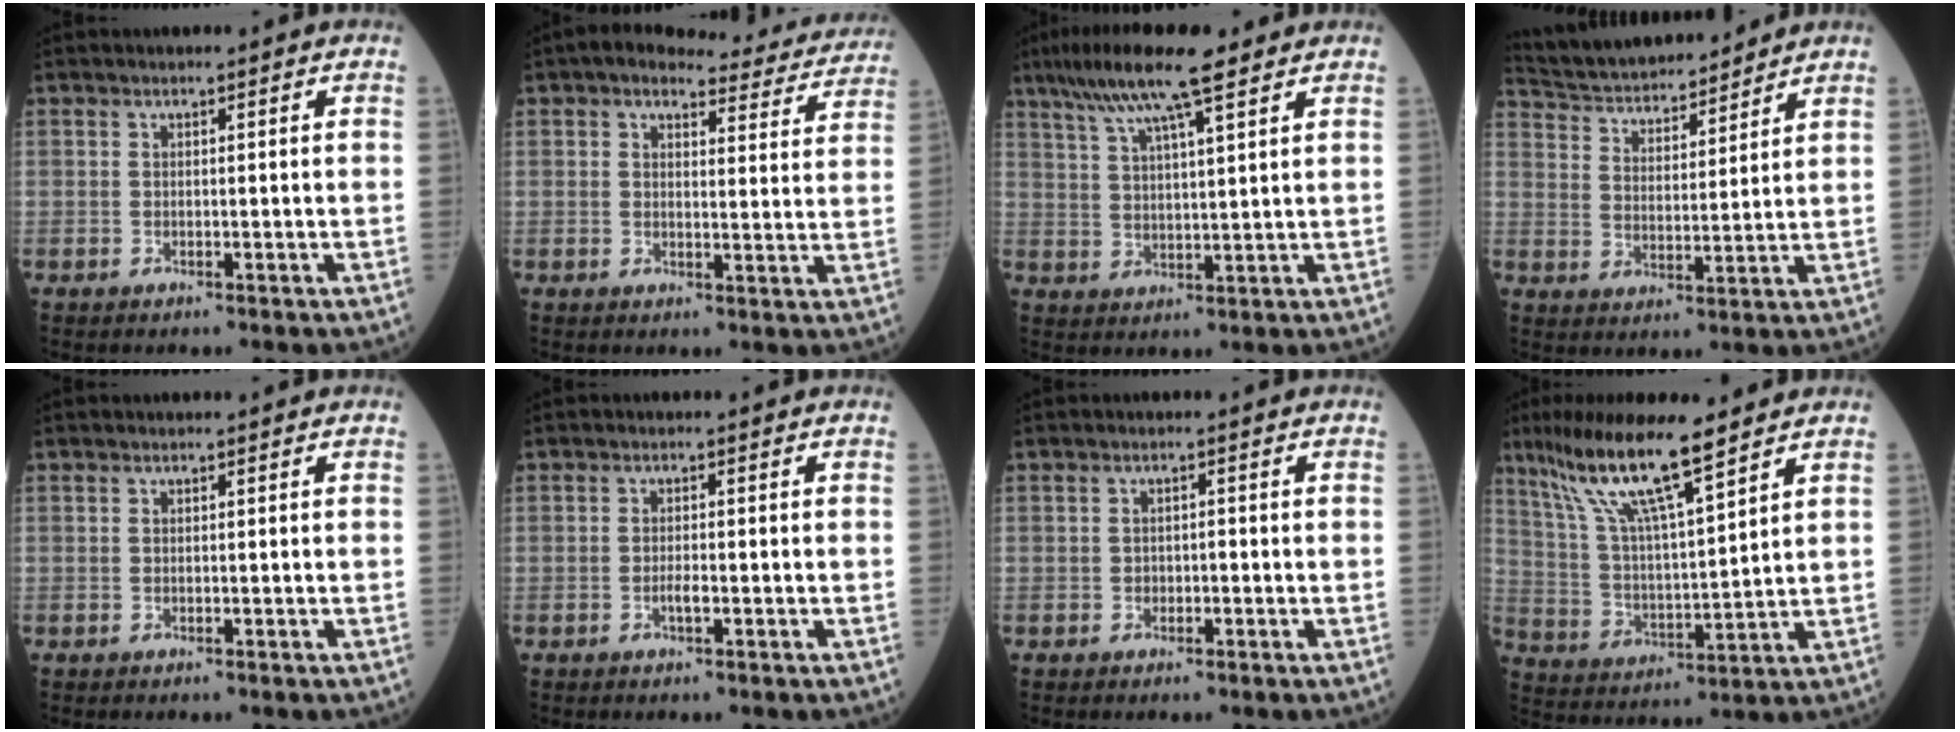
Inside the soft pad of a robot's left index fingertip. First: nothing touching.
{"total": 13.2, "force": [12.0, 4.1, 3.8], "torque": [-0.020, 0.008, 0.120]}
{"total": 11.1, "force": [7.9, 1.2, 7.8], "torque": [-0.140, 0.031, 0.136]}
{"total": 15.6, "force": [14.5, 2.7, 5.1], "torque": [-0.090, 0.026, 0.242]}
{"total": 0.0}
{"total": 1.4, "force": [-0.6, 0.3, 1.2], "torque": [-0.025, 0.001, -0.012]}
{"total": 1.0, "force": [-0.4, 0.7, 0.6], "torque": [-0.006, 0.004, -0.008]}
{"total": 13.6, "force": [9.8, 1.0, 9.4], "torque": [-0.187, 0.009, 0.186]}